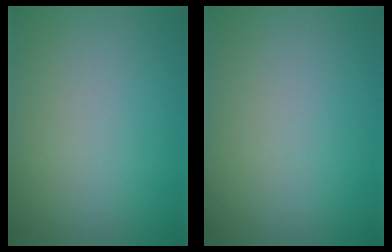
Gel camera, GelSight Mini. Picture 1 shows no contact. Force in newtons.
{"total": 0.0}